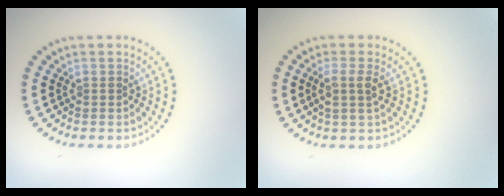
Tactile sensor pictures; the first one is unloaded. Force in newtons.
{"total": 2.0, "press": 1.8, "slide": 1.0}